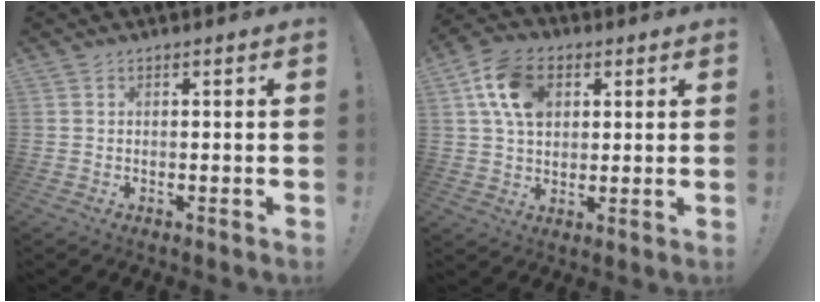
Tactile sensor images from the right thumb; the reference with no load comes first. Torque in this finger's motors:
{"motor_torque": [1.14, 2.22, 0.59, -0.36, 0.43]}